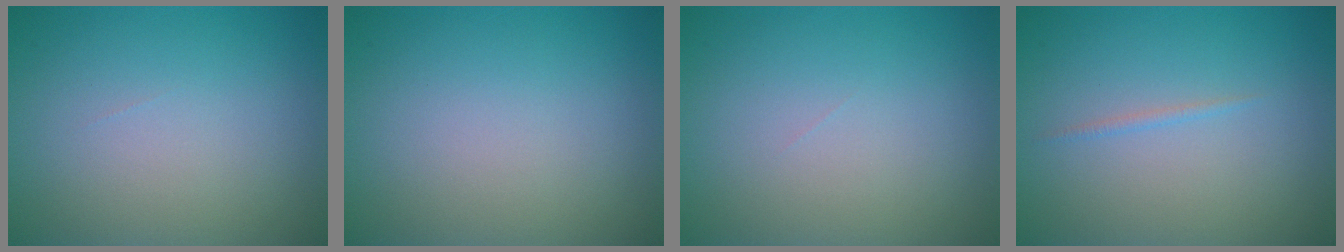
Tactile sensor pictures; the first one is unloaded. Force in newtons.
{"total": 0.0}
{"total": 0.0}
{"total": 0.5, "press": 0.5, "slide": 0.1}